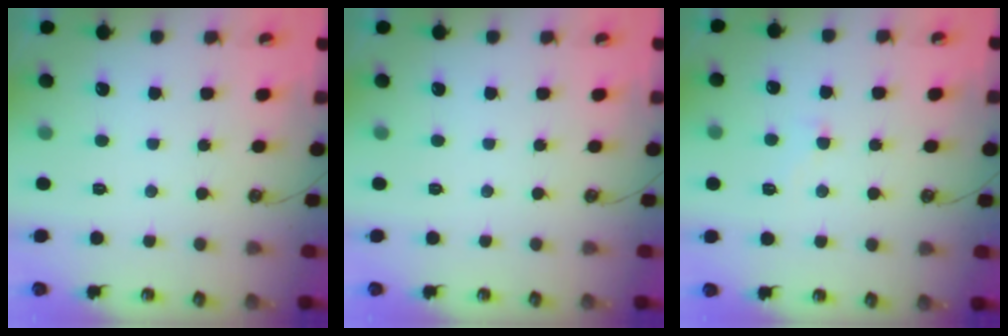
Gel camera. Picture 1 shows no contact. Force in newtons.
{"total": 0.0}
{"total": 2.7, "press": 2.5, "slide": 0.9}